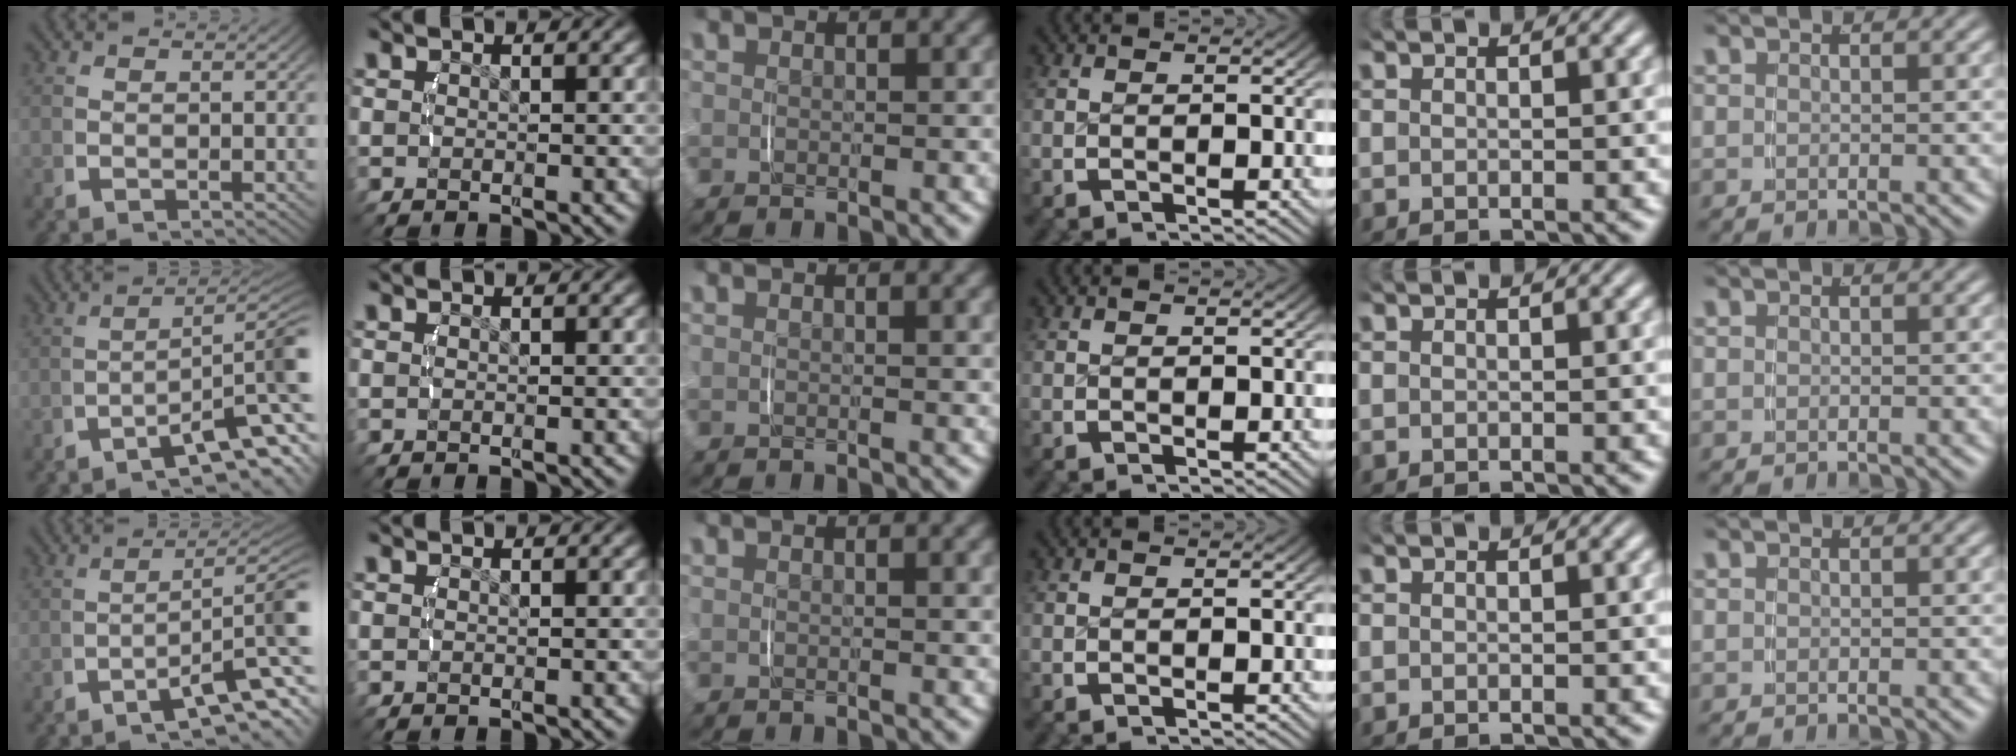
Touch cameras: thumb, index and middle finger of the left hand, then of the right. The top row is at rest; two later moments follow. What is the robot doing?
{"motion": "lift_and_place", "object": "phone"}